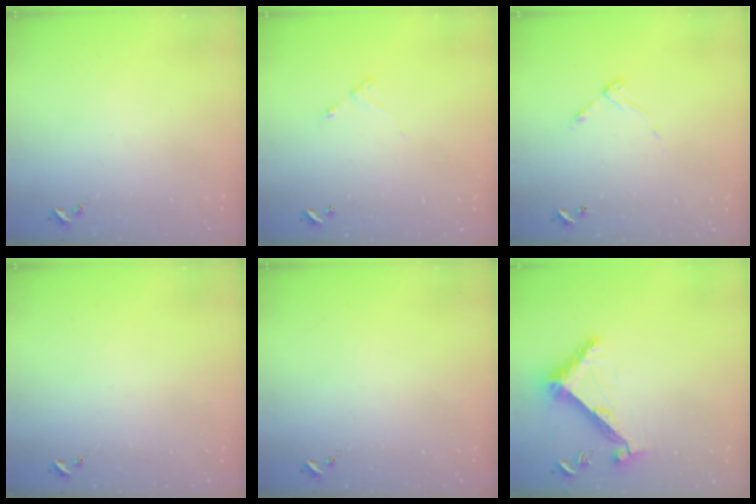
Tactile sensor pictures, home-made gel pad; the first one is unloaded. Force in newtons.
{"total": 4.0, "press": 4.0, "slide": 0.3}
{"total": 7.1, "press": 7.1, "slide": 0.5}
{"total": 0.0}
{"total": 0.0}
{"total": 11.1, "press": 11.0, "slide": 0.7}